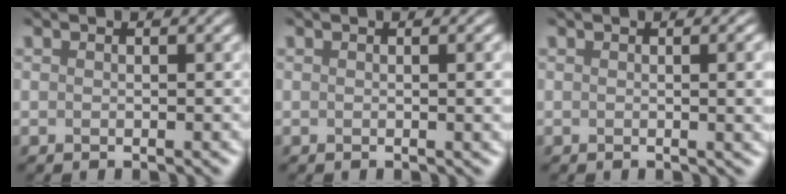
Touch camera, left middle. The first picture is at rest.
{"total": 2.2, "force": [0.1, 0.9, 2.0], "torque": [-0.010, 0.015, -0.013]}
{"total": 3.9, "force": [0.0, 1.6, 3.5], "torque": [-0.026, 0.018, -0.009]}